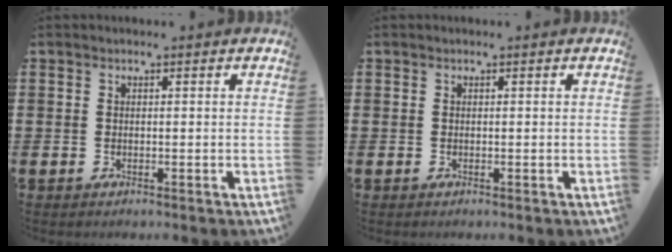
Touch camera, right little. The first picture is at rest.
{"total": 0.0}